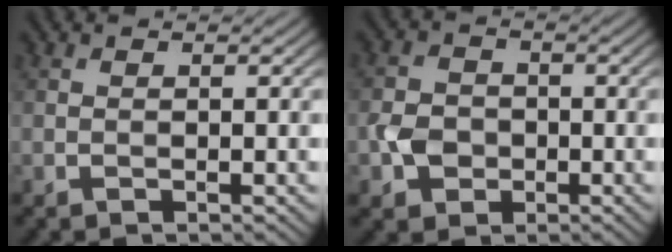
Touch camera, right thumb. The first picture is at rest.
{"total": 3.7, "force": [-1.2, 3.1, 1.6], "torque": [-0.035, -0.002, -0.028]}